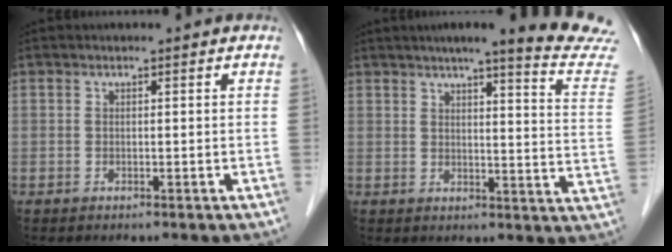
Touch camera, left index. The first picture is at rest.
{"total": 17.3, "force": [15.5, -1.1, 7.6], "torque": [-0.096, -0.081, 0.169]}